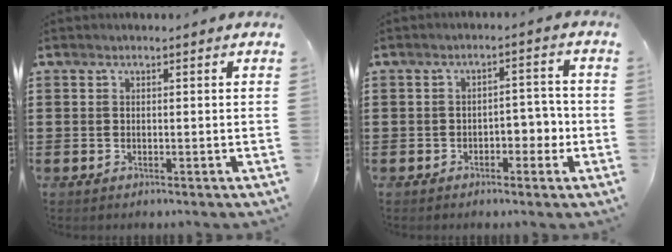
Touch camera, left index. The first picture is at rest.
{"total": 4.0, "force": [-2.0, 2.2, 2.7], "torque": [-0.041, 0.006, -0.043]}